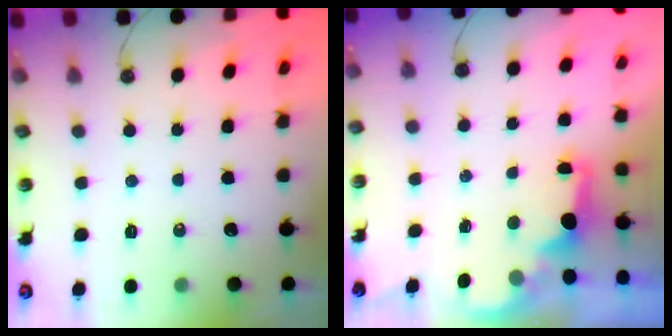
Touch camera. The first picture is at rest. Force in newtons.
{"total": 1.8, "press": 1.6, "slide": 0.8}